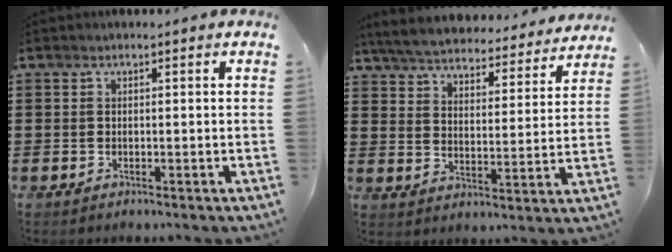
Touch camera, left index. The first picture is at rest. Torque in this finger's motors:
{"motor_torque": [1.11, -1.03, 1.05, 0.13]}